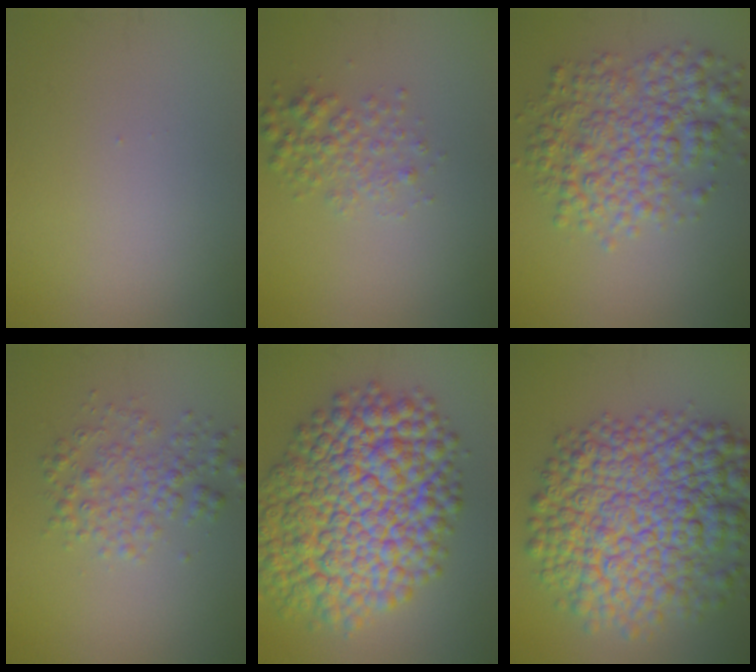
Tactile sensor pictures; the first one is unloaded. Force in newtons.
{"total": 2.5, "press": 2.5, "slide": 0.0}
{"total": 6.5, "press": 6.5, "slide": 0.0}
{"total": 3.2, "press": 3.2, "slide": 0.0}
{"total": 14.2, "press": 14.2, "slide": 0.2}
{"total": 13.7, "press": 13.7, "slide": 0.3}